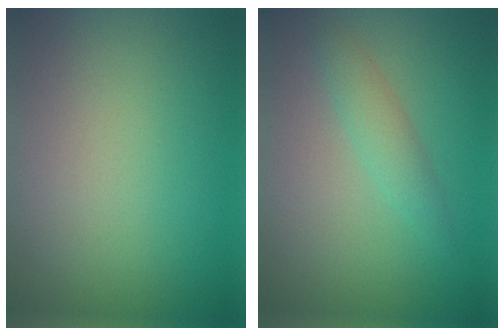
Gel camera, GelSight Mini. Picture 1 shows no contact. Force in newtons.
{"total": 2.0, "press": 2.0, "slide": 0.0}